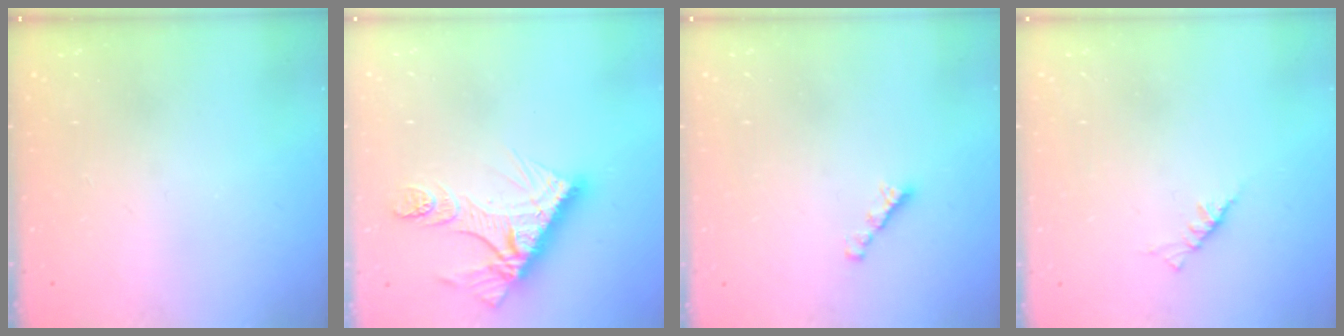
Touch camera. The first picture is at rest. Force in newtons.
{"total": 14.0, "press": 14.0, "slide": 1.2}
{"total": 2.7, "press": 2.7, "slide": 0.2}
{"total": 2.3, "press": 2.2, "slide": 0.5}